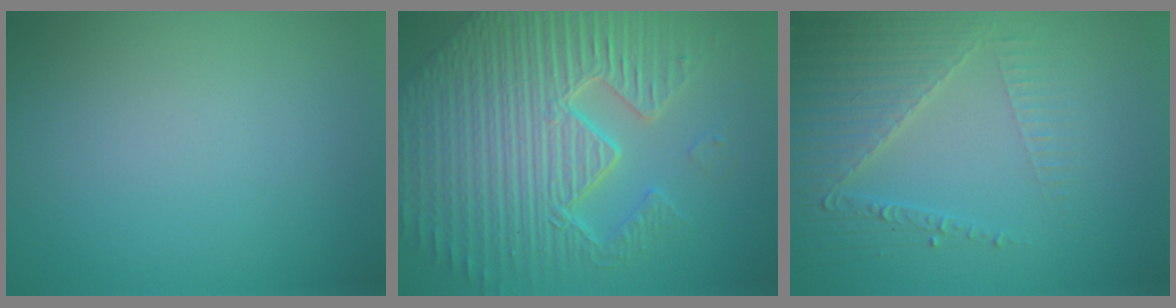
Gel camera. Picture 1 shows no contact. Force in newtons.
{"total": 11.4, "press": 7.4, "slide": 8.7}
{"total": 4.3, "press": 4.1, "slide": 1.3}